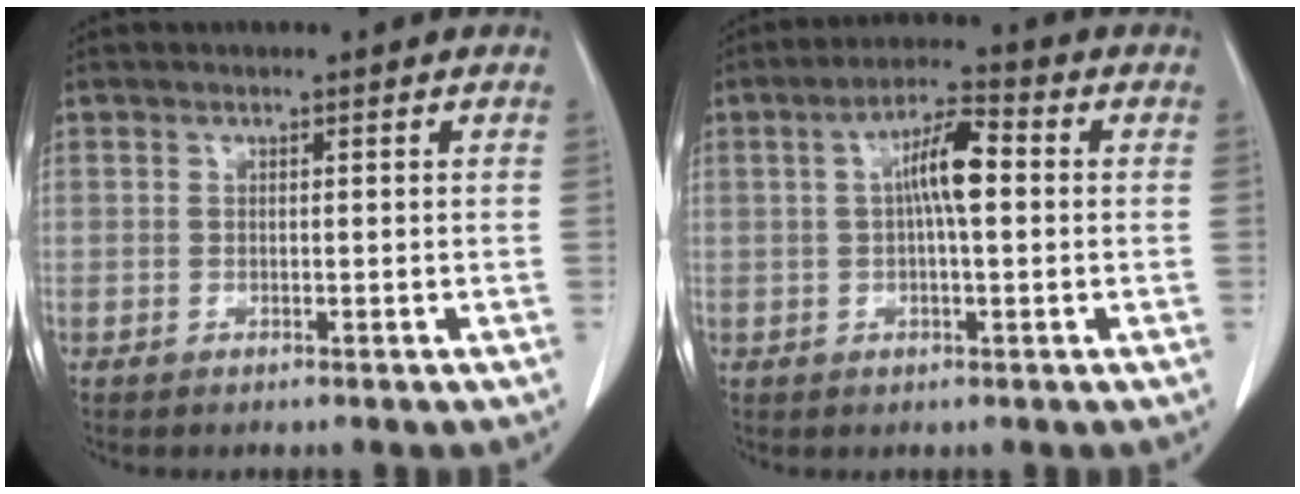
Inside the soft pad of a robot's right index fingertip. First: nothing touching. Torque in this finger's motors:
{"motor_torque": [1.23, 0.04, 0.59, 0.13]}